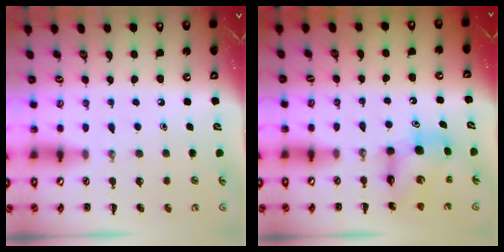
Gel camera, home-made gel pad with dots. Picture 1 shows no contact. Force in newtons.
{"total": 7.0, "press": 7.0, "slide": 0.5}